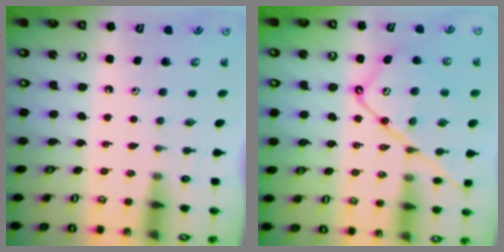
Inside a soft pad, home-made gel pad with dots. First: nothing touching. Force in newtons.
{"total": 15.9, "press": 15.9, "slide": 1.7}